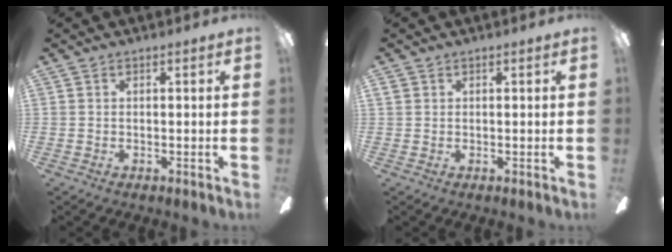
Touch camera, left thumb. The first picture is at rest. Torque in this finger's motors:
{"motor_torque": [0.09, -0.04, 0.42, 0.18, 0.00]}